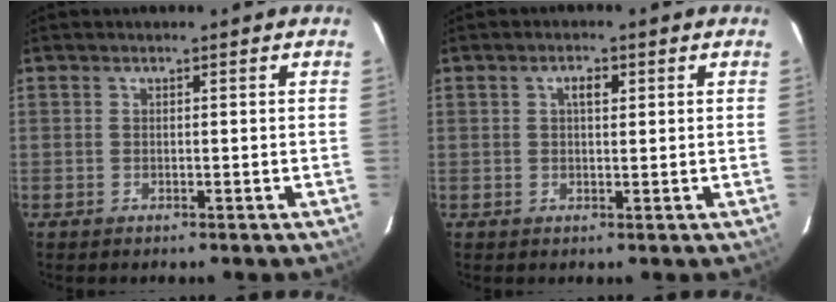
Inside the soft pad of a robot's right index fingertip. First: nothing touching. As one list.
[{"total": 2.4, "force": [0.9, 1.2, 1.9], "torque": [-0.033, 0.009, 0.014]}]